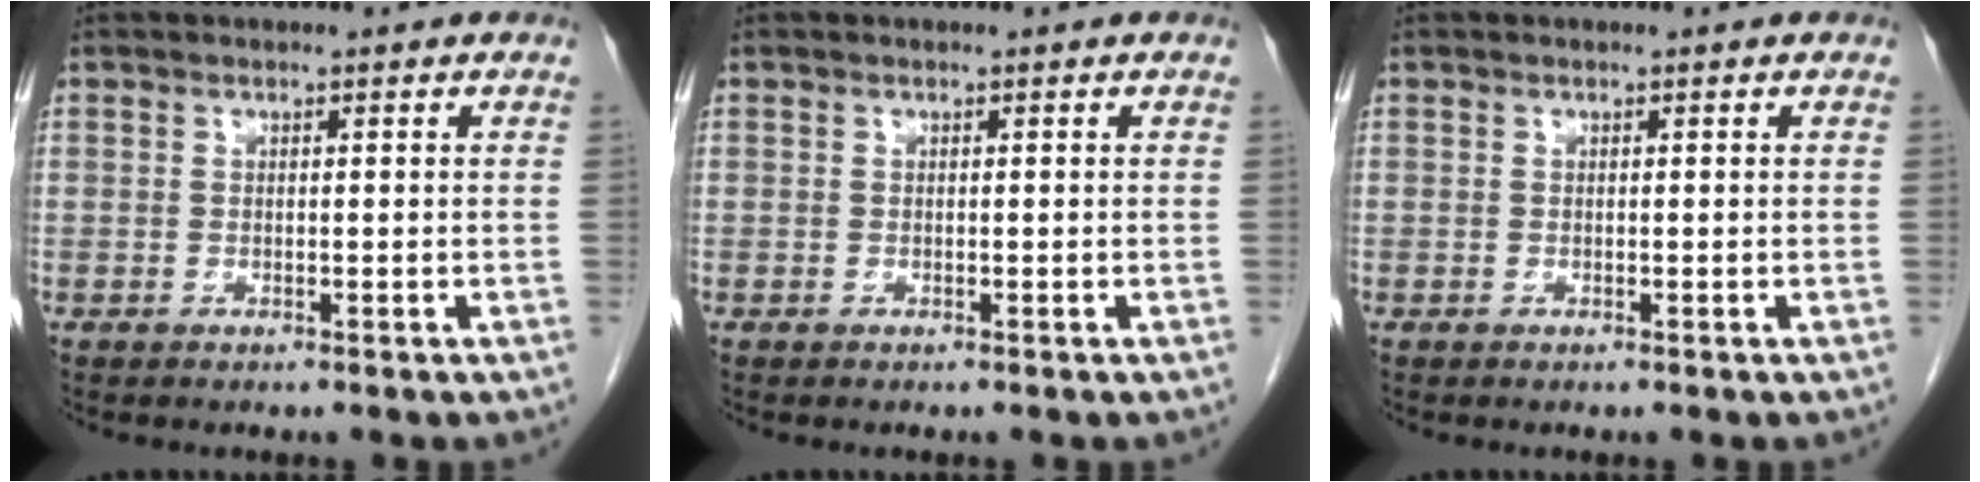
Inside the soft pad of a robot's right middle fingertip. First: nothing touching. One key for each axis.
{"total": 0.0}
{"total": 0.0}